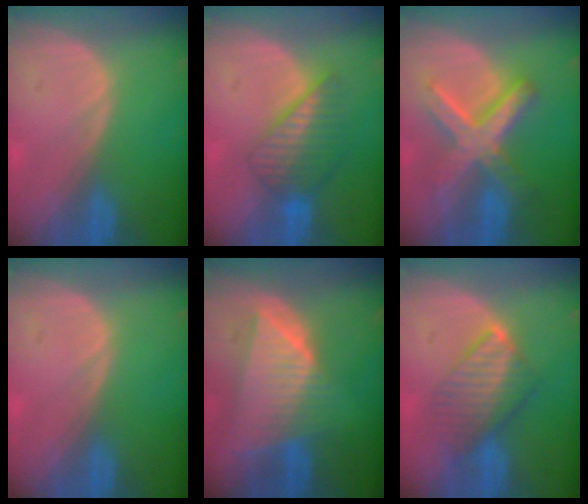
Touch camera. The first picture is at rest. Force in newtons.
{"total": 6.5, "press": 6.2, "slide": 2.1}
{"total": 8.7, "press": 8.7, "slide": 0.8}
{"total": 0.0}
{"total": 8.7, "press": 7.9, "slide": 3.8}
{"total": 6.4, "press": 6.4, "slide": 0.6}